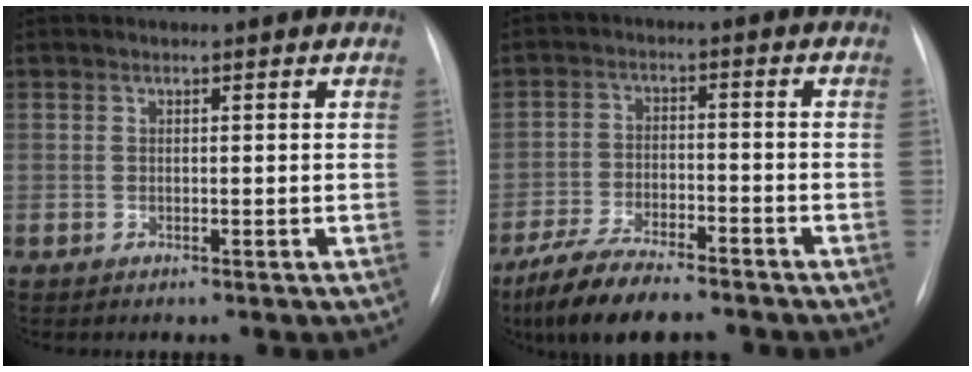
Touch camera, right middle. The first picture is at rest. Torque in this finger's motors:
{"motor_torque": [1.17, -0.97, 0.23, 0.10]}